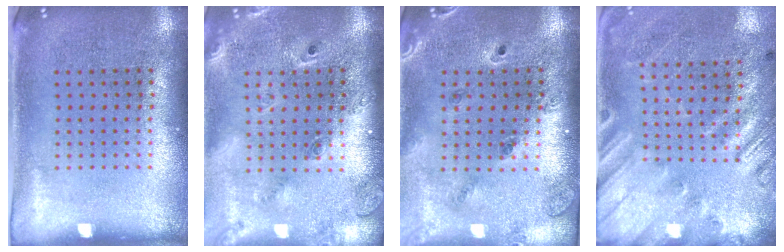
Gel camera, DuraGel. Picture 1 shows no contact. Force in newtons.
{"total": 2.4, "press": 1.7, "slide": 1.6}
{"total": 1.4, "press": 1.4, "slide": 0.3}
{"total": 2.6, "press": 1.9, "slide": 1.8}